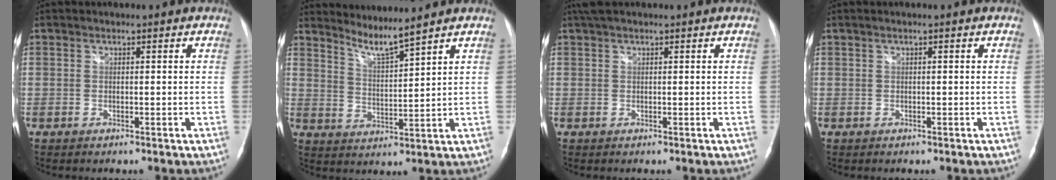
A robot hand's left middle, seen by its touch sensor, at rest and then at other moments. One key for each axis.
{"total": 4.9, "fx": 4.5, "fy": -1.3, "fz": 1.5, "tx": -0.037, "ty": -0.017, "tz": 0.090}
{"total": 3.0, "fx": 2.2, "fy": 0.6, "fz": 1.9, "tx": -0.037, "ty": 0.032, "tz": 0.042}
{"total": 0.9, "fx": 0.3, "fy": 0.0, "fz": 0.8, "tx": -0.019, "ty": 0.004, "tz": 0.003}